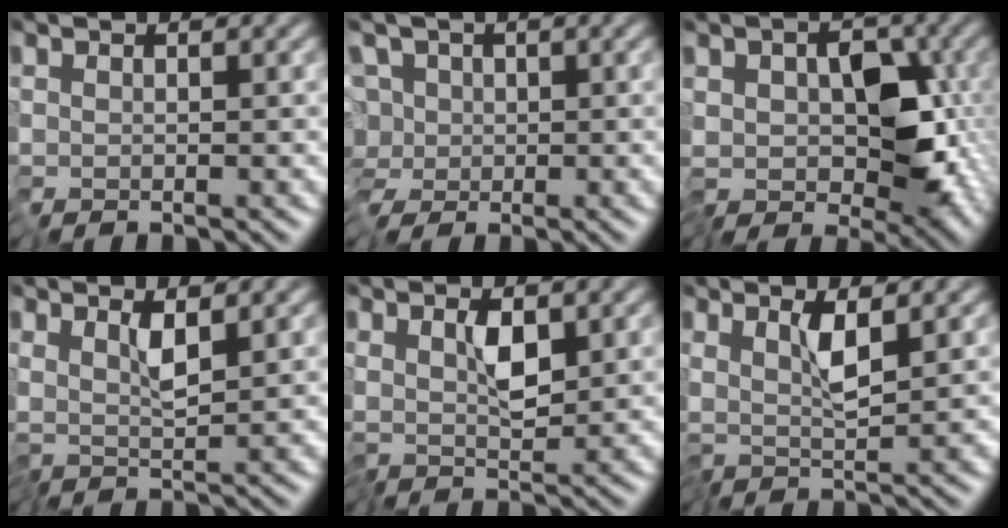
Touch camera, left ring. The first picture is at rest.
{"total": 6.3, "force": [-0.9, 4.7, 4.2], "torque": [-0.058, 0.021, -0.050]}
{"total": 8.7, "force": [-2.5, 4.8, 6.8], "torque": [-0.087, -0.002, -0.063]}
{"total": 1.9, "force": [0.8, -0.5, 1.7], "torque": [-0.032, -0.006, 0.017]}
{"total": 2.2, "force": [0.4, 0.5, 2.2], "torque": [-0.037, -0.008, 0.013]}
{"total": 2.2, "force": [0.7, -0.7, 1.9], "torque": [-0.035, -0.007, 0.015]}